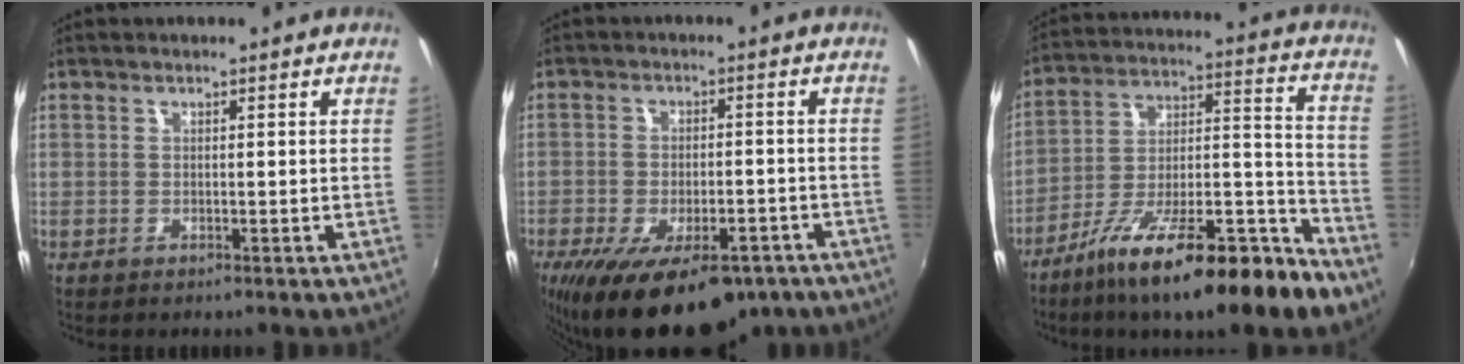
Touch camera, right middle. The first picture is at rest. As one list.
[{"total": 18.1, "force": [-12.1, 7.6, 11.1], "torque": [-0.208, -0.032, -0.172]}, {"total": 21.7, "force": [-14.2, 3.7, 16.0], "torque": [-0.259, -0.010, -0.241]}]